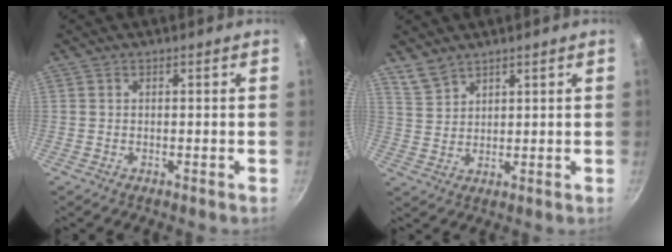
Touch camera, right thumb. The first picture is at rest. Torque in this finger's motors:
{"motor_torque": [-0.73, 0.47, -0.14, -0.25, 0.05]}